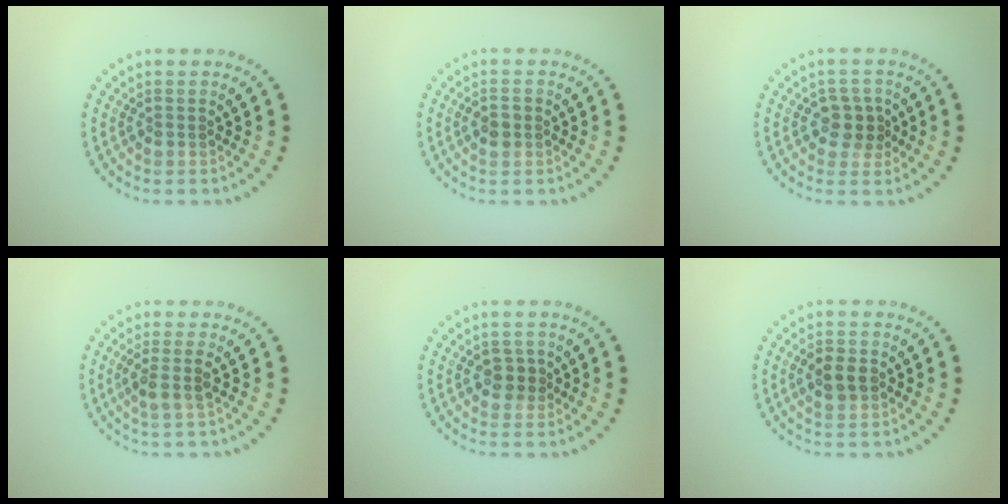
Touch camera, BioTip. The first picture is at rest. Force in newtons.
{"total": 1.4, "press": 1.4, "slide": 0.0}
{"total": 2.7, "press": 2.6, "slide": 1.0}
{"total": 1.9, "press": 1.6, "slide": 1.1}
{"total": 1.4, "press": 1.3, "slide": 0.6}
{"total": 2.2, "press": 2.2, "slide": 0.2}